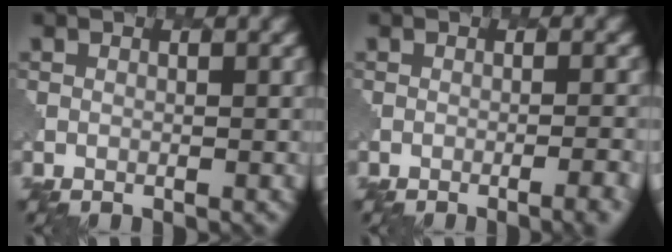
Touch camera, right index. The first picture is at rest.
{"total": 3.9, "force": [-2.2, 1.2, 3.0], "torque": [-0.014, 0.017, -0.028]}